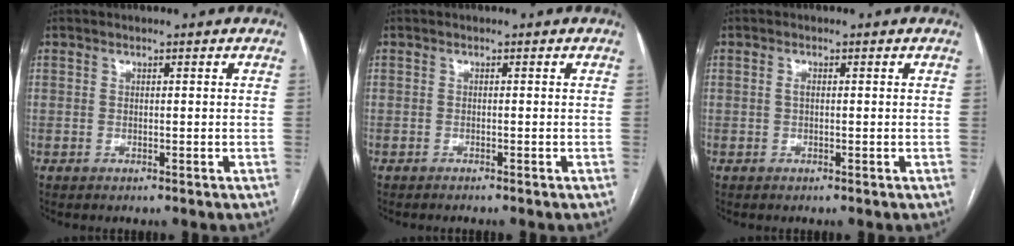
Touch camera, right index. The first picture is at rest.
{"total": 0.9, "force": [-0.8, -0.1, 0.4], "torque": [-0.001, 0.001, -0.012]}
{"total": 1.0, "force": [0.2, 0.5, 0.8], "torque": [-0.016, 0.001, 0.002]}